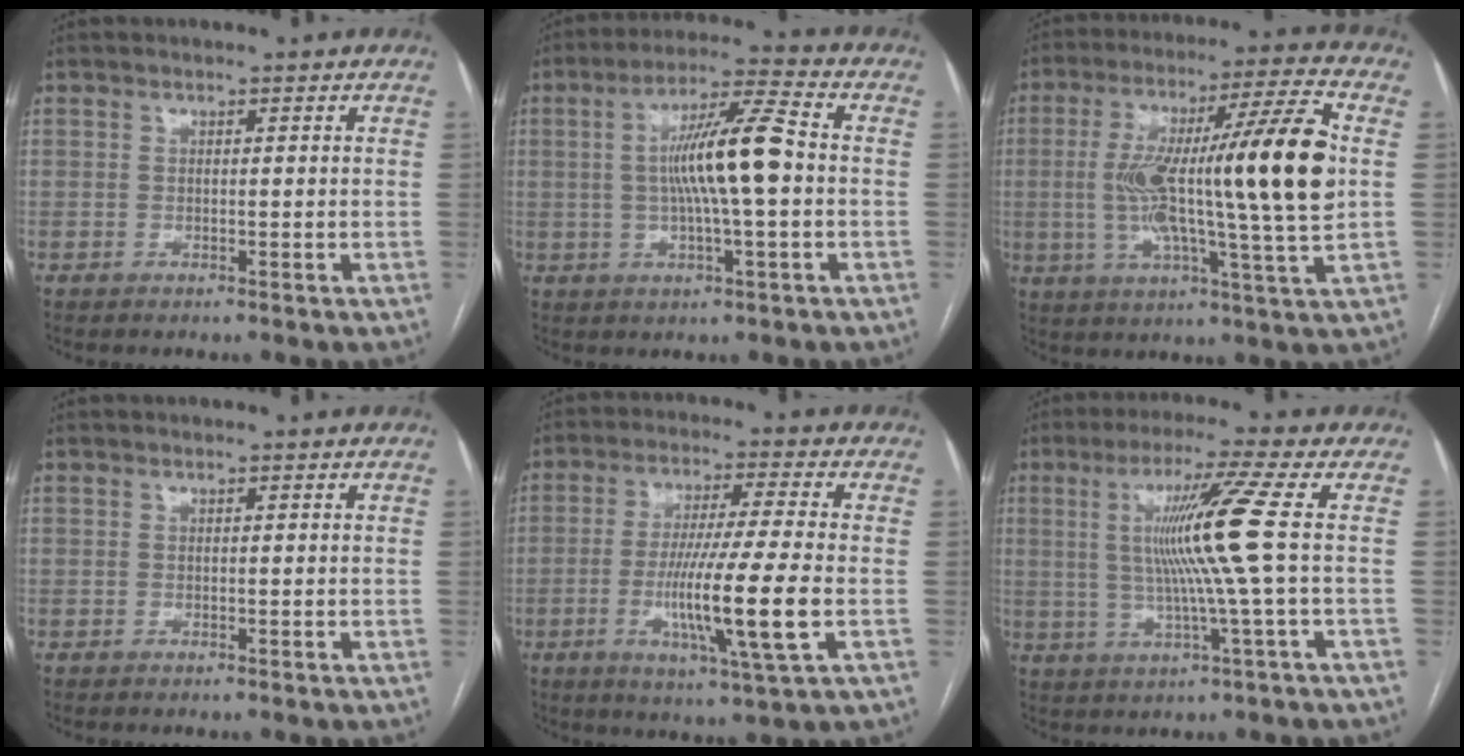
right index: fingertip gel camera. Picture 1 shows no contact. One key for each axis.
{"total": 11.5, "fx": 0.0, "fy": 0.7, "fz": 11.5, "tx": -0.208, "ty": 0.013, "tz": -0.004}
{"total": 22.1, "fx": 1.2, "fy": 0.3, "fz": 22.1, "tx": -0.356, "ty": 0.016, "tz": 0.008}
{"total": 0.0}
{"total": 13.7, "fx": -3.2, "fy": -0.5, "fz": 13.3, "tx": -0.250, "ty": -0.021, "tz": -0.060}
{"total": 10.8, "fx": 1.1, "fy": -2.5, "fz": 10.4, "tx": -0.191, "ty": 0.004, "tz": 0.026}